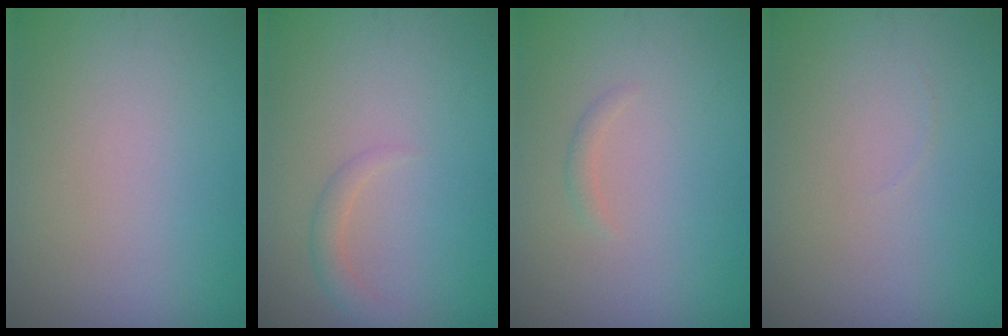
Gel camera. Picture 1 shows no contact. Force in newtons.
{"total": 1.3, "press": 1.3, "slide": 0.1}
{"total": 0.7, "press": 0.7, "slide": 0.0}
{"total": 0.0}